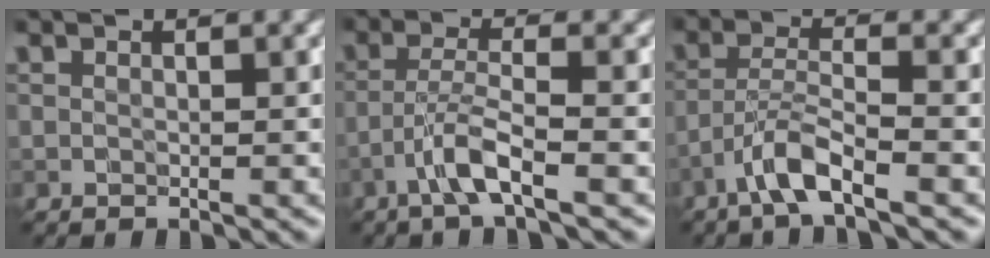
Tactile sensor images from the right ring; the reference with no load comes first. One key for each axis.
{"total": 3.2, "fx": -1.9, "fy": 0.1, "fz": 2.6, "tx": -0.048, "ty": 0.012, "tz": -0.047}
{"total": 3.5, "fx": -2.4, "fy": 0.3, "fz": 2.6, "tx": -0.046, "ty": 0.009, "tz": -0.057}